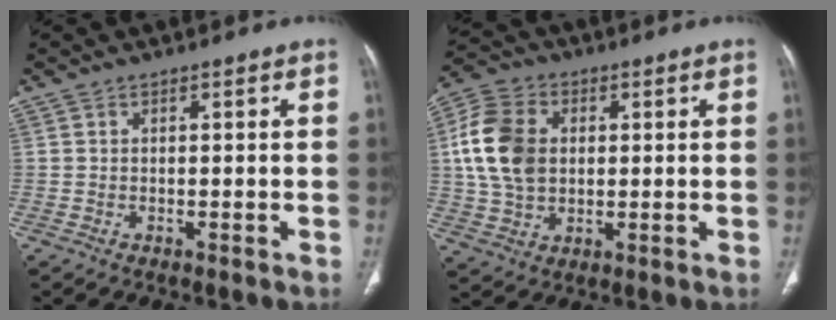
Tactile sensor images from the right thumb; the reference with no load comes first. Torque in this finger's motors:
{"motor_torque": [-0.22, 0.67, 0.54, 0.28, 0.18]}